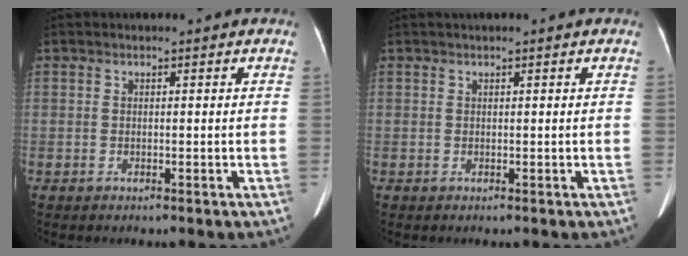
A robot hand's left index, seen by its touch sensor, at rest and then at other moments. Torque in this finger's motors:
{"motor_torque": [0.11, -0.10, 0.05, 0.02]}